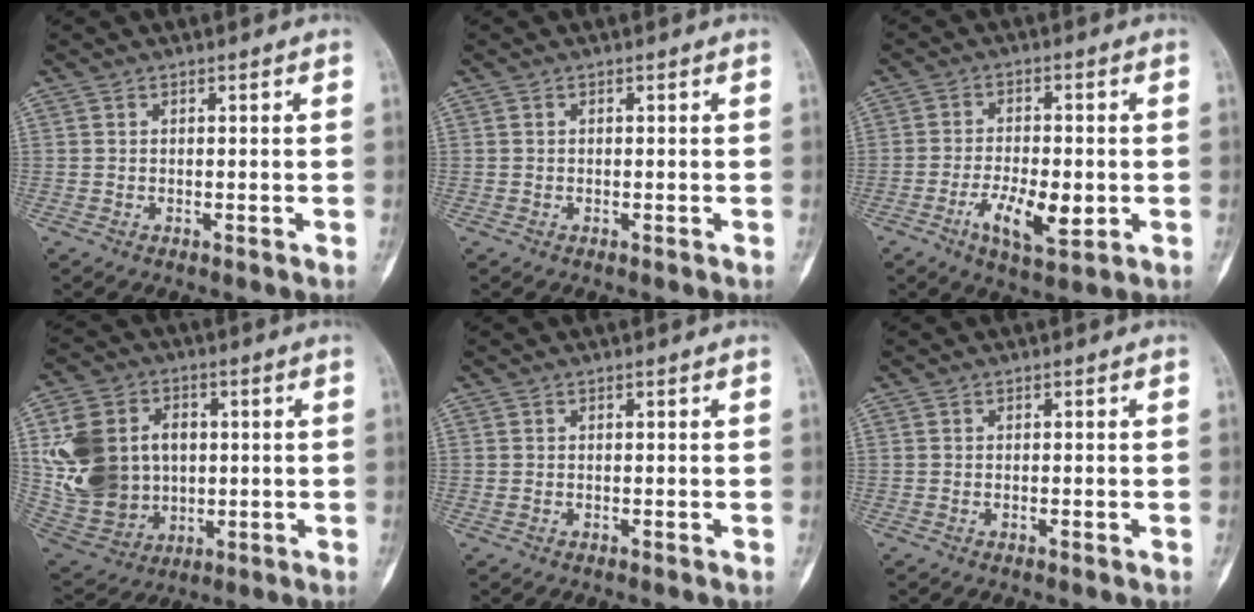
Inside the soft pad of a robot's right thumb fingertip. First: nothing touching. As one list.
[{"total": 0.0}, {"total": 9.2, "force": [-2.7, 3.7, 8.0], "torque": [-0.134, 0.002, -0.042]}, {"total": 19.0, "force": [2.1, 15.1, 11.3], "torque": [-0.202, 0.007, 0.059]}, {"total": 0.0}, {"total": 0.6, "force": [-0.2, 0.2, 0.5], "torque": [-0.007, 0.004, -0.001]}]